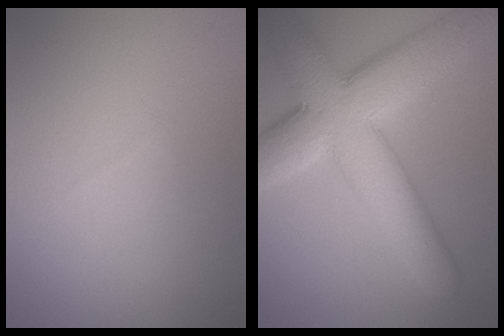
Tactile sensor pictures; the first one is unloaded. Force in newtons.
{"total": 10.9, "press": 10.9, "slide": 0.6}